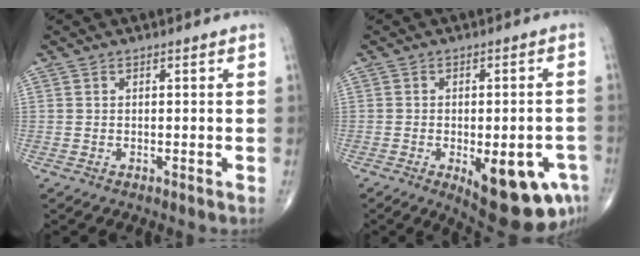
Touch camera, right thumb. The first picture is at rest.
{"total": 15.4, "force": [-6.1, 6.1, 12.8], "torque": [-0.121, 0.012, -0.061]}